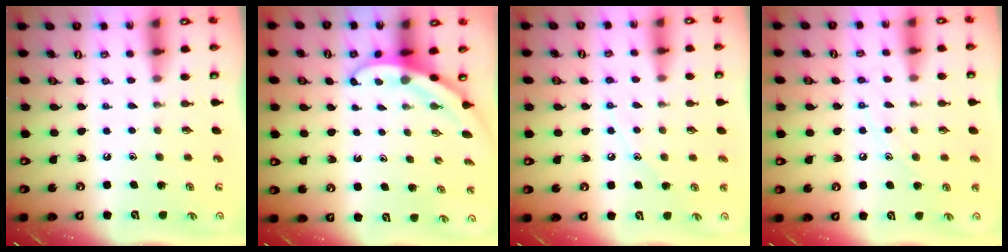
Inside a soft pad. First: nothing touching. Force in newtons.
{"total": 3.0, "press": 3.0, "slide": 0.1}
{"total": 7.2, "press": 7.2, "slide": 0.5}
{"total": 7.9, "press": 7.9, "slide": 0.7}